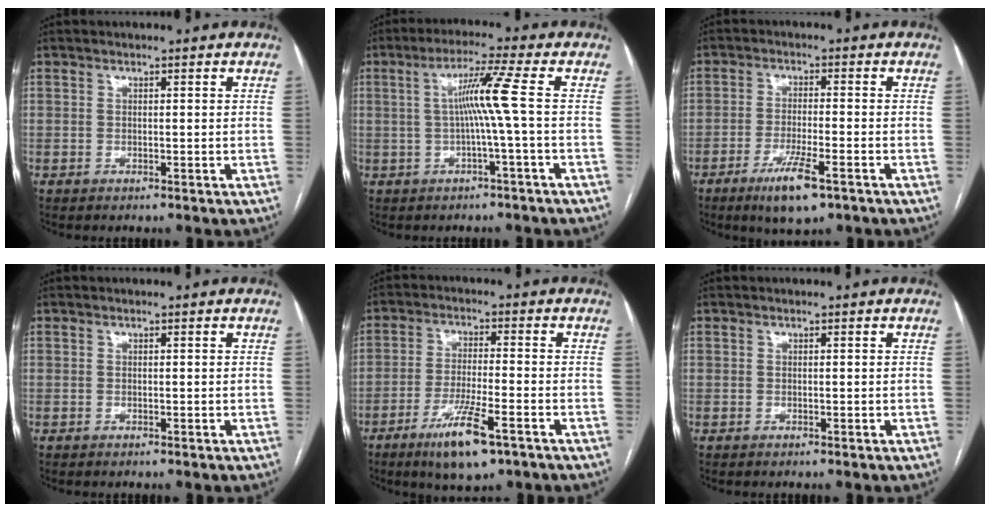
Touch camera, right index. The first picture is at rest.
{"total": 6.4, "force": [-0.1, -1.8, 6.1], "torque": [-0.113, 0.012, 0.006]}
{"total": 7.3, "force": [-4.4, 1.0, 5.8], "torque": [-0.109, -0.013, -0.070]}
{"total": 0.0}
{"total": 9.3, "force": [-5.4, 1.3, 7.5], "torque": [-0.139, -0.018, -0.090]}
{"total": 0.0}